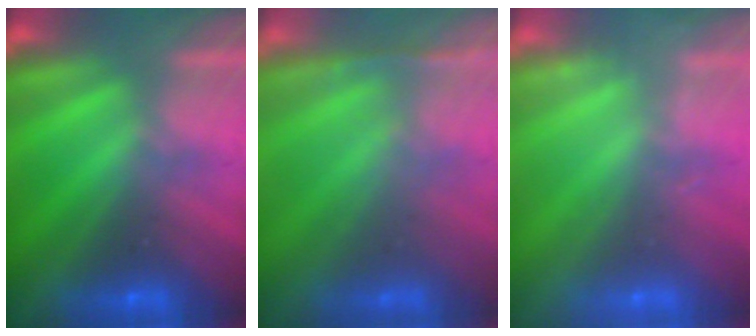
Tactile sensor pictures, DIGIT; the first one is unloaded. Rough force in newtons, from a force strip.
{"total": 1.4}
{"total": 2.3}